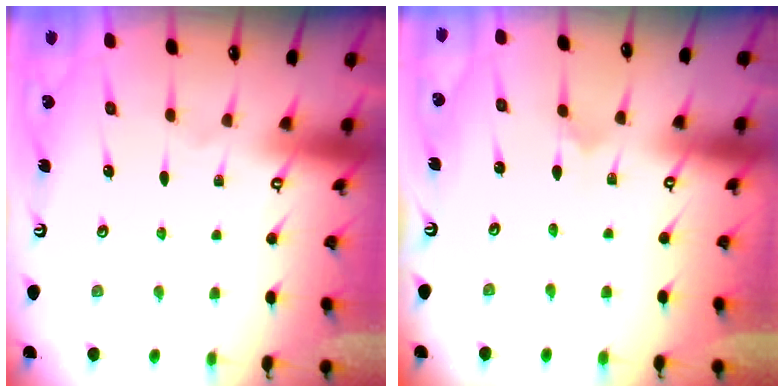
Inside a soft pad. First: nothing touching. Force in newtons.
{"total": 0.0}